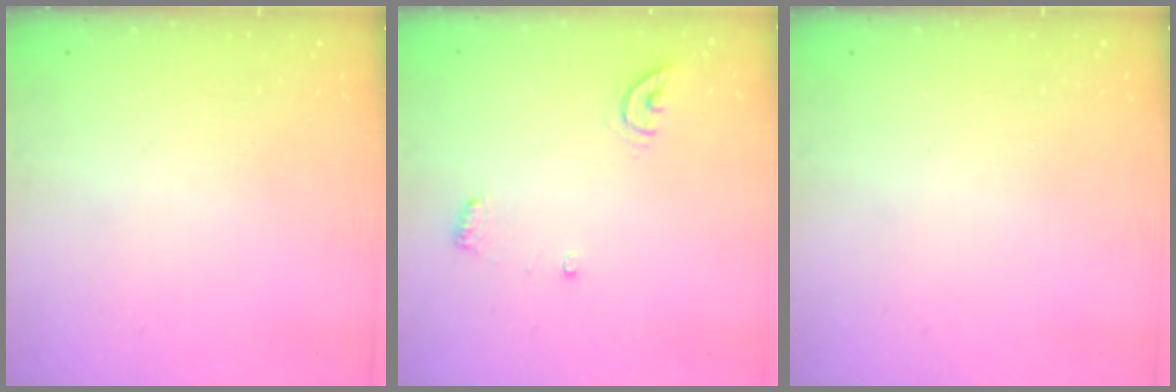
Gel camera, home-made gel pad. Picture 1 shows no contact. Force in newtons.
{"total": 5.5, "press": 5.5, "slide": 0.2}
{"total": 0.0}